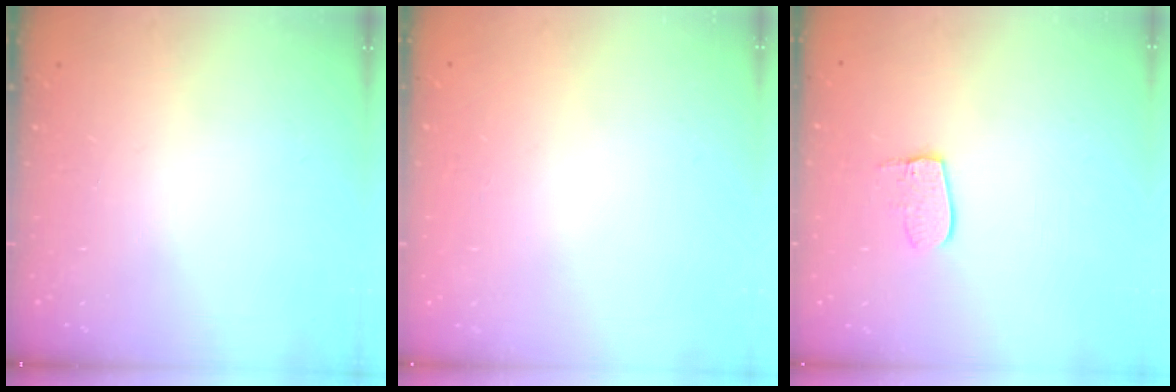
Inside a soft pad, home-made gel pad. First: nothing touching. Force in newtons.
{"total": 0.0}
{"total": 7.2, "press": 7.2, "slide": 0.3}